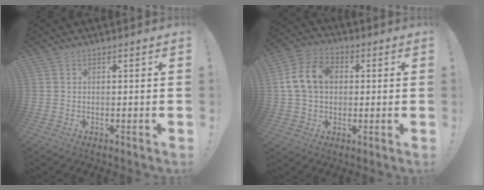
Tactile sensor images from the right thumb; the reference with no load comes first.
{"total": 13.0, "force": [2.1, 9.9, 8.1], "torque": [-0.139, 0.011, 0.043]}